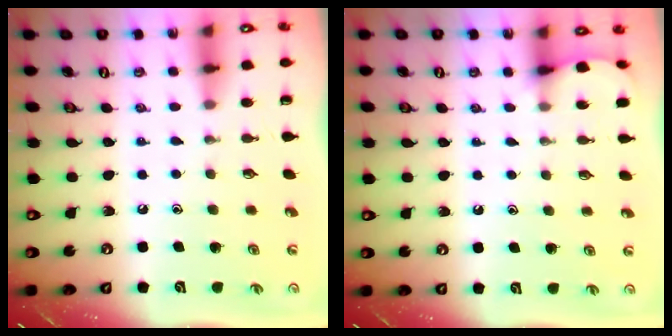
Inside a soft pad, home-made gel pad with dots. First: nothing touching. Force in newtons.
{"total": 3.6, "press": 3.6, "slide": 0.2}